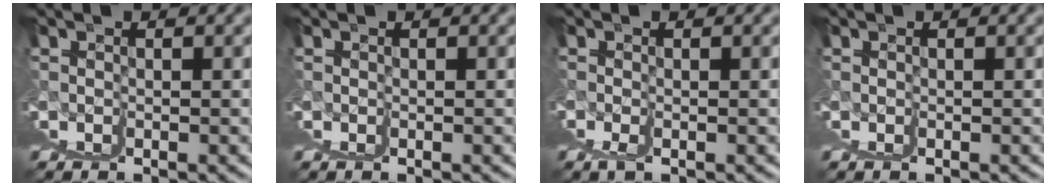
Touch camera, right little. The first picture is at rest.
{"total": 0.0}
{"total": 1.6, "force": [0.5, -1.6, 0.0], "torque": [0.015, 0.009, 0.008]}
{"total": 0.5, "force": [0.2, -0.4, -0.2], "torque": [0.008, 0.002, 0.003]}